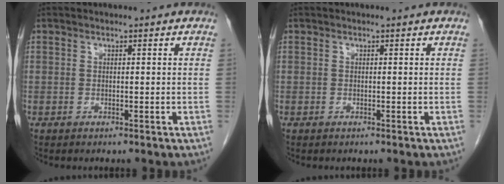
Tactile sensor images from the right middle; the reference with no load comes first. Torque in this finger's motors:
{"motor_torque": [-0.05, -0.13, -0.03, 0.00]}